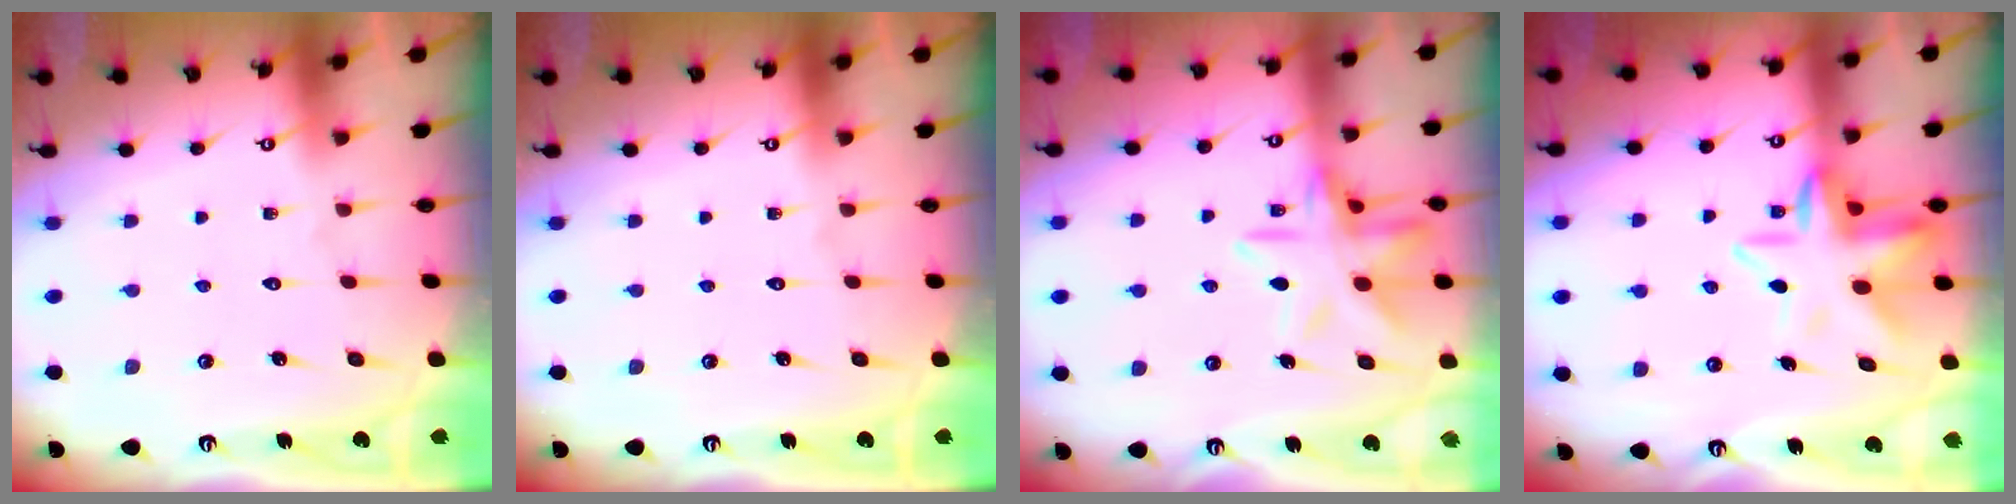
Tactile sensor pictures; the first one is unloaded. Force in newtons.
{"total": 0.0}
{"total": 13.3, "press": 13.2, "slide": 1.1}
{"total": 11.3, "press": 11.1, "slide": 2.3}